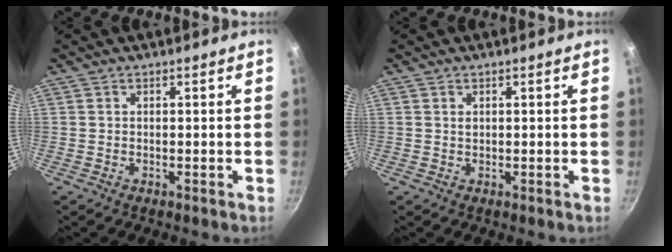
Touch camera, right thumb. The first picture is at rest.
{"total": 0.6, "force": [0.2, 0.5, 0.3], "torque": [-0.005, 0.001, 0.005]}